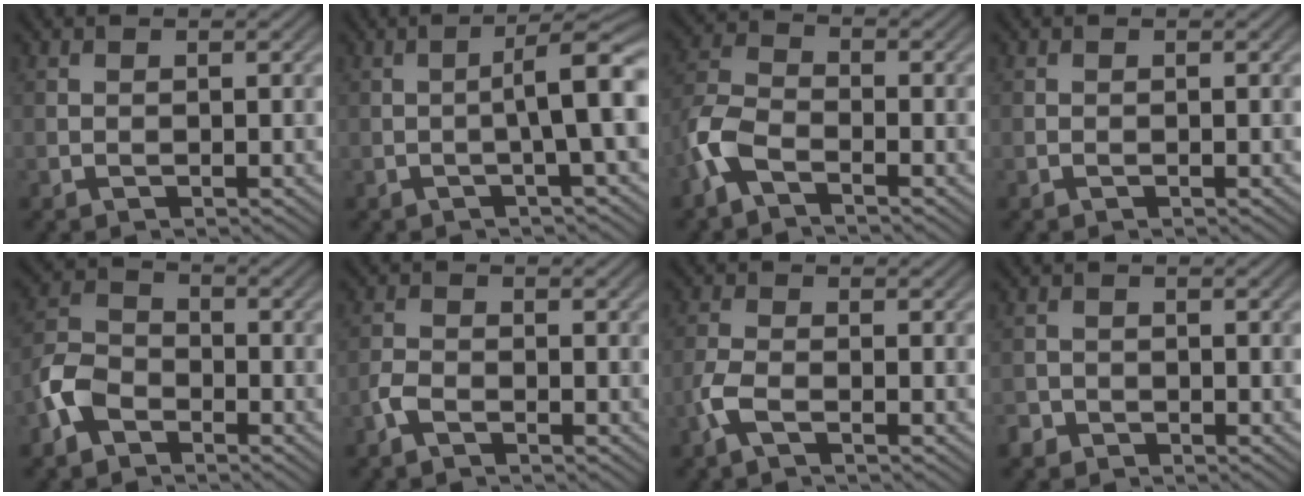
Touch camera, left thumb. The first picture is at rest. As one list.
[{"total": 5.4, "force": [-0.5, 0.4, 5.3], "torque": [-0.086, 0.016, -0.013]}, {"total": 5.4, "force": [-3.3, 2.3, 3.7], "torque": [-0.095, -0.004, -0.087]}, {"total": 0.0}, {"total": 5.4, "force": [-3.1, 3.3, 2.9], "torque": [-0.068, 0.002, -0.079]}, {"total": 2.0, "force": [-1.4, 0.8, 1.2], "torque": [-0.030, 0.000, -0.038]}, {"total": 3.0, "force": [-1.7, 0.9, 2.3], "torque": [-0.062, -0.001, -0.045]}, {"total": 1.6, "force": [-1.2, 1.0, 0.2], "torque": [-0.003, 0.000, -0.030]}]